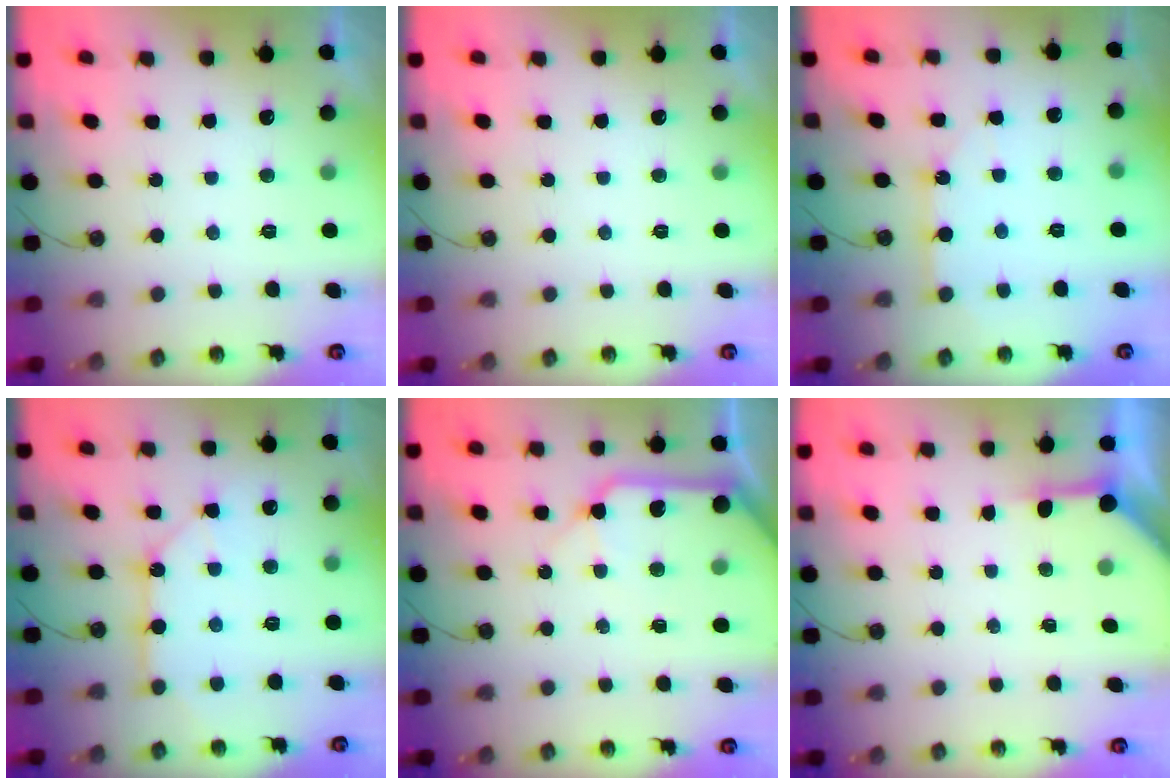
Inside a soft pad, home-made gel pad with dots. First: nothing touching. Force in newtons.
{"total": 0.0}
{"total": 5.3, "press": 5.3, "slide": 0.1}
{"total": 11.8, "press": 11.7, "slide": 1.3}
{"total": 13.2, "press": 13.0, "slide": 2.0}
{"total": 4.0, "press": 4.0, "slide": 0.5}